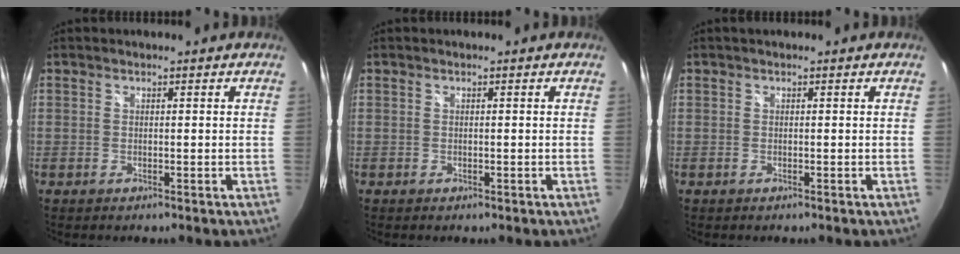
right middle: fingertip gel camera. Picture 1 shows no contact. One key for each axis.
{"total": 0.0}
{"total": 0.7, "fx": 0.3, "fy": 0.4, "fz": 0.4, "tx": -0.009, "ty": 0.004, "tz": 0.002}